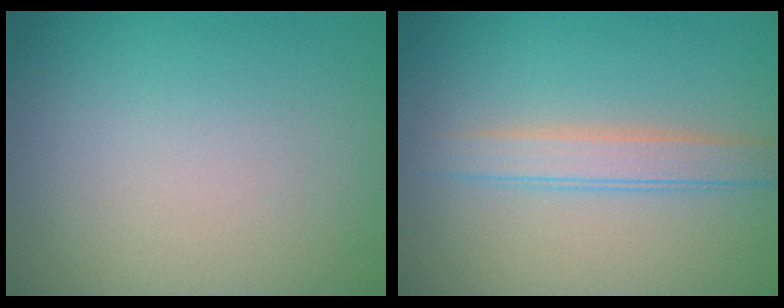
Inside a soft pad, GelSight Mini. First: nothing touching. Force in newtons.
{"total": 2.5, "press": 2.5, "slide": 0.2}